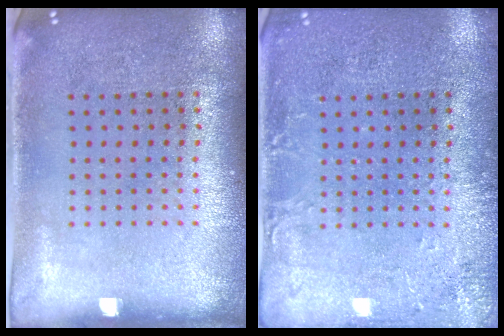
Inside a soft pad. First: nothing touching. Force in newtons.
{"total": 2.2, "press": 2.2, "slide": 0.3}